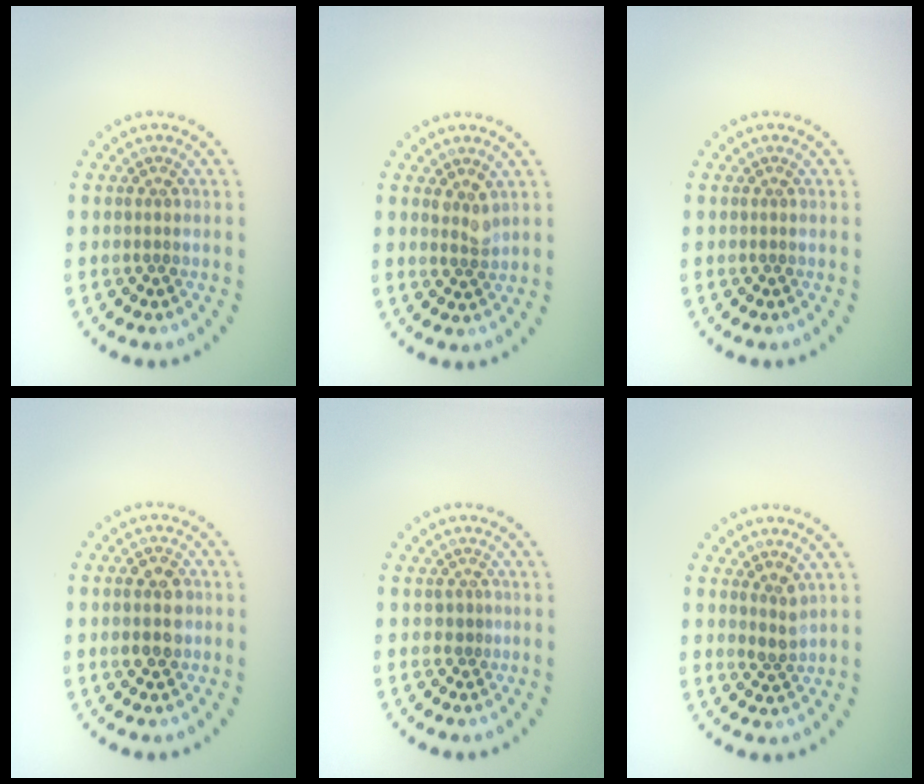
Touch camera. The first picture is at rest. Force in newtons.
{"total": 1.5, "press": 1.3, "slide": 0.8}
{"total": 0.0}
{"total": 3.0, "press": 3.0, "slide": 0.1}
{"total": 0.7, "press": 0.3, "slide": 0.6}
{"total": 1.7, "press": 1.3, "slide": 1.1}